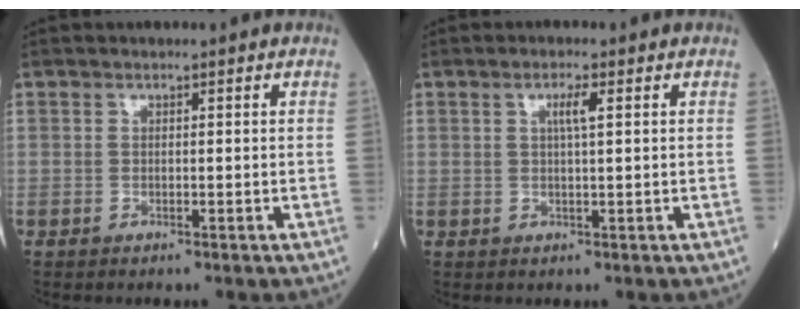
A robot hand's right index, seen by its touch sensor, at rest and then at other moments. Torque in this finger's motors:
{"motor_torque": [0.74, 0.12, 0.39, 0.09]}